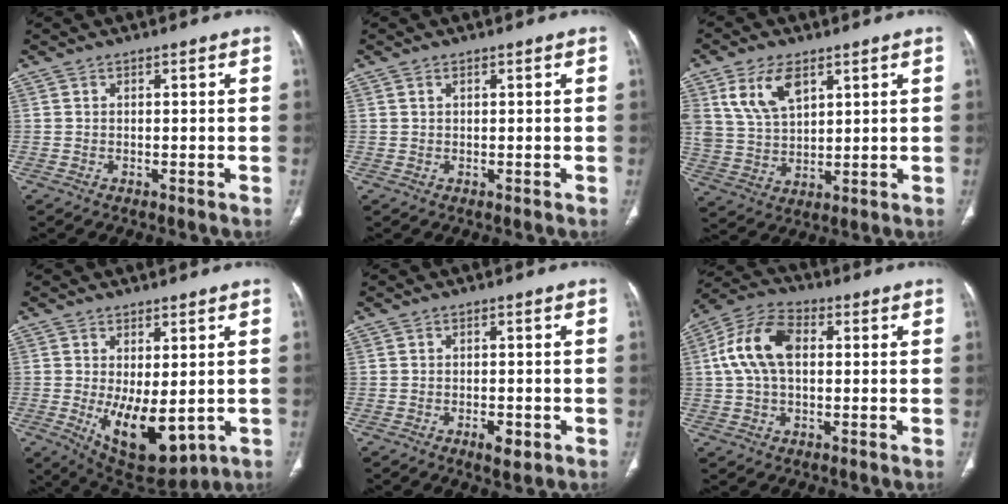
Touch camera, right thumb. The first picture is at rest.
{"total": 0.7, "force": [0.5, 0.3, 0.4], "torque": [-0.010, 0.002, 0.011]}
{"total": 10.6, "force": [5.2, 6.0, 7.0], "torque": [-0.125, -0.017, 0.111]}
{"total": 11.8, "force": [-1.6, 5.5, 10.3], "torque": [-0.149, -0.025, 0.001]}
{"total": 3.1, "force": [-1.3, 1.4, 2.4], "torque": [-0.033, 0.000, -0.017]}
{"total": 11.9, "force": [1.6, 7.2, 9.3], "torque": [-0.186, 0.028, 0.025]}